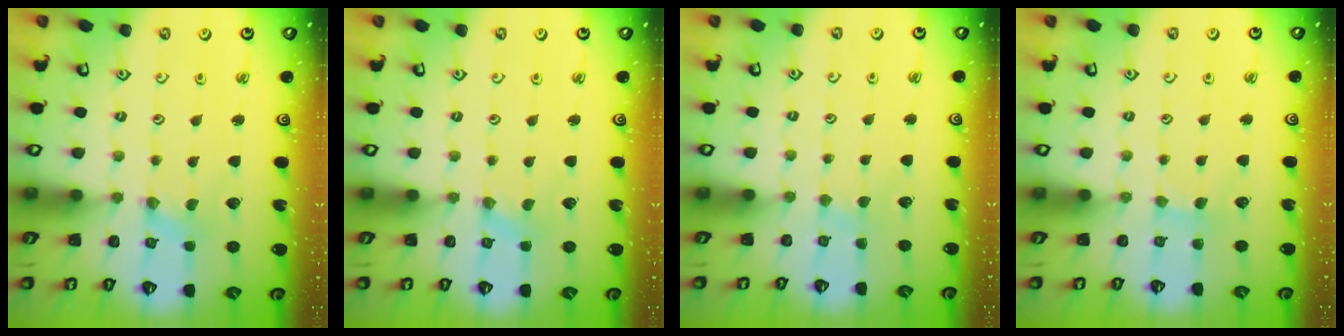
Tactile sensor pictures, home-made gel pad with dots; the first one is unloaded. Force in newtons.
{"total": 0.0}
{"total": 1.6, "press": 1.6, "slide": 0.3}
{"total": 1.9, "press": 1.9, "slide": 0.3}